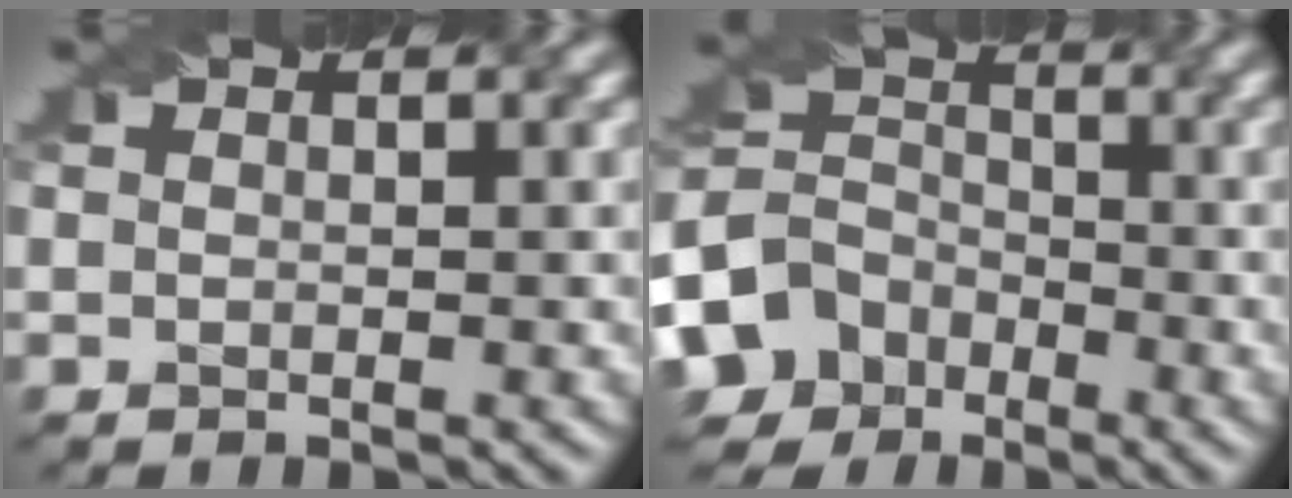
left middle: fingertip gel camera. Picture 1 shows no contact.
{"total": 8.1, "force": [-5.0, 6.1, 2.2], "torque": [-0.058, 0.000, -0.099]}